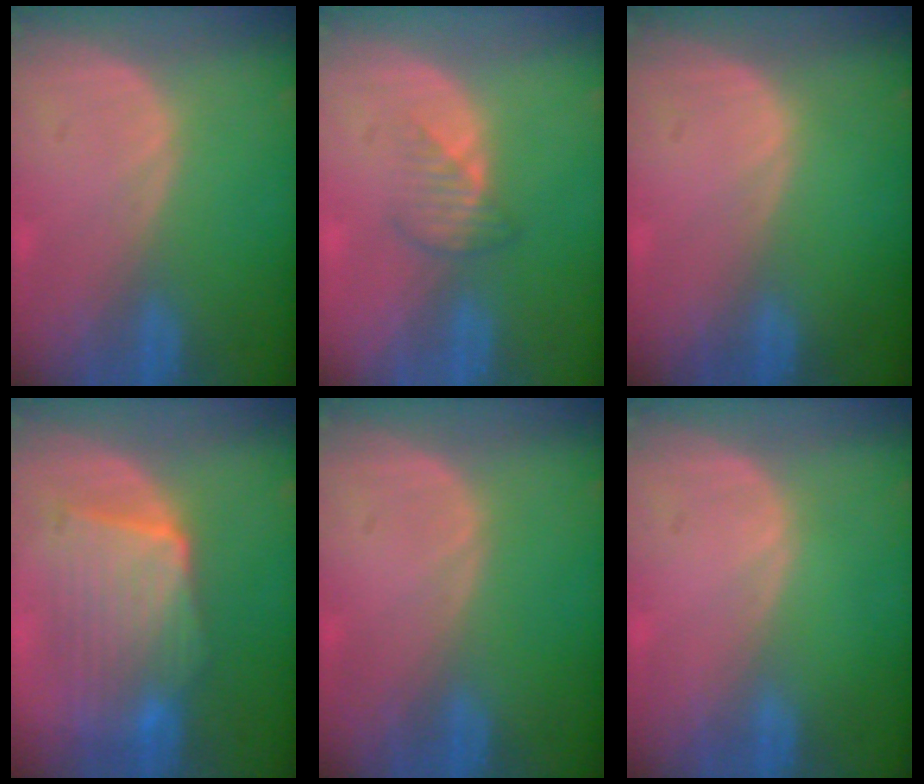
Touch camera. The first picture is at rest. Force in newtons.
{"total": 2.5, "press": 2.5, "slide": 0.4}
{"total": 0.0}
{"total": 8.7, "press": 8.5, "slide": 1.9}
{"total": 0.0}
{"total": 0.0}